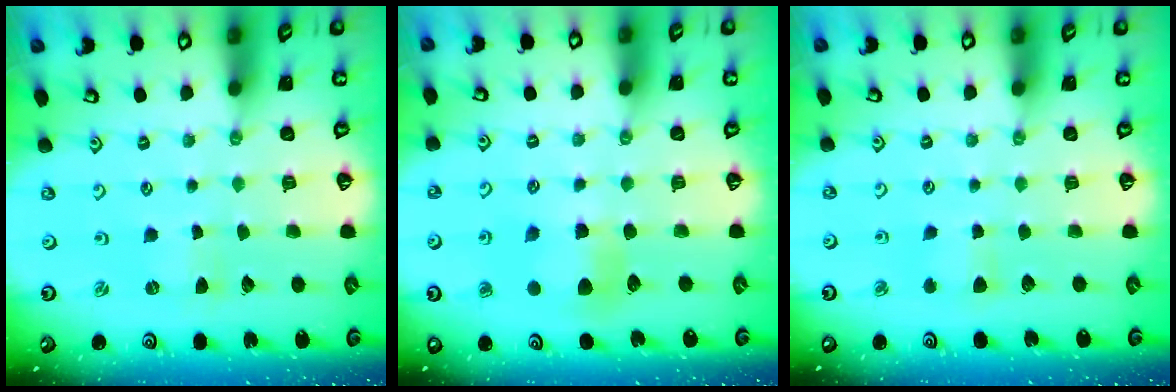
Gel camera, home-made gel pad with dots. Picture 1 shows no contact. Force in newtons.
{"total": 6.7, "press": 6.7, "slide": 0.3}
{"total": 3.6, "press": 3.6, "slide": 0.6}